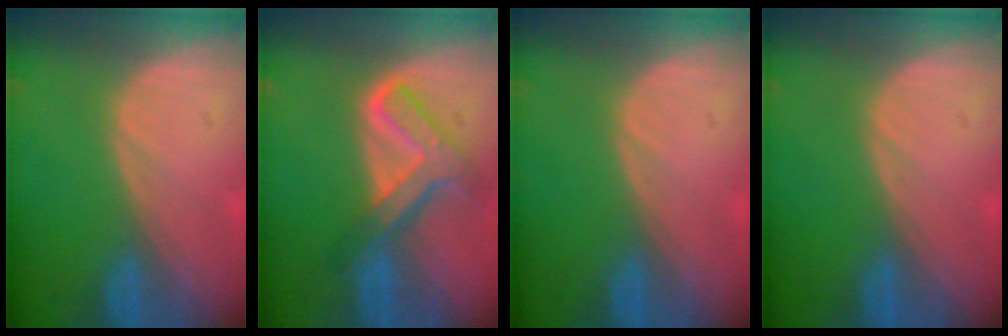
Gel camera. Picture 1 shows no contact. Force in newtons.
{"total": 8.0, "press": 6.7, "slide": 4.3}
{"total": 0.0}
{"total": 0.0}